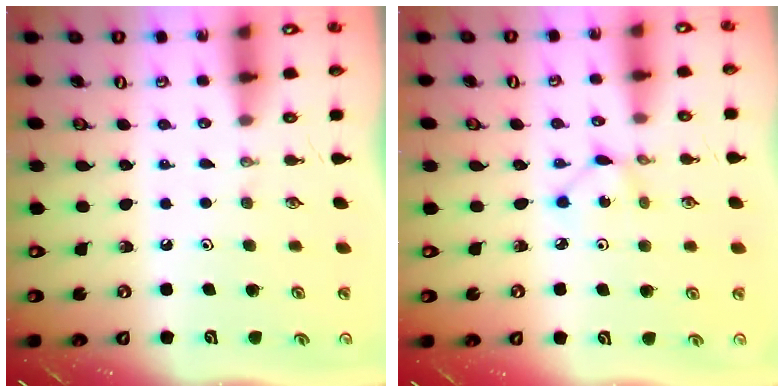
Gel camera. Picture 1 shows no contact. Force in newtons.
{"total": 1.3, "press": 1.3, "slide": 0.0}